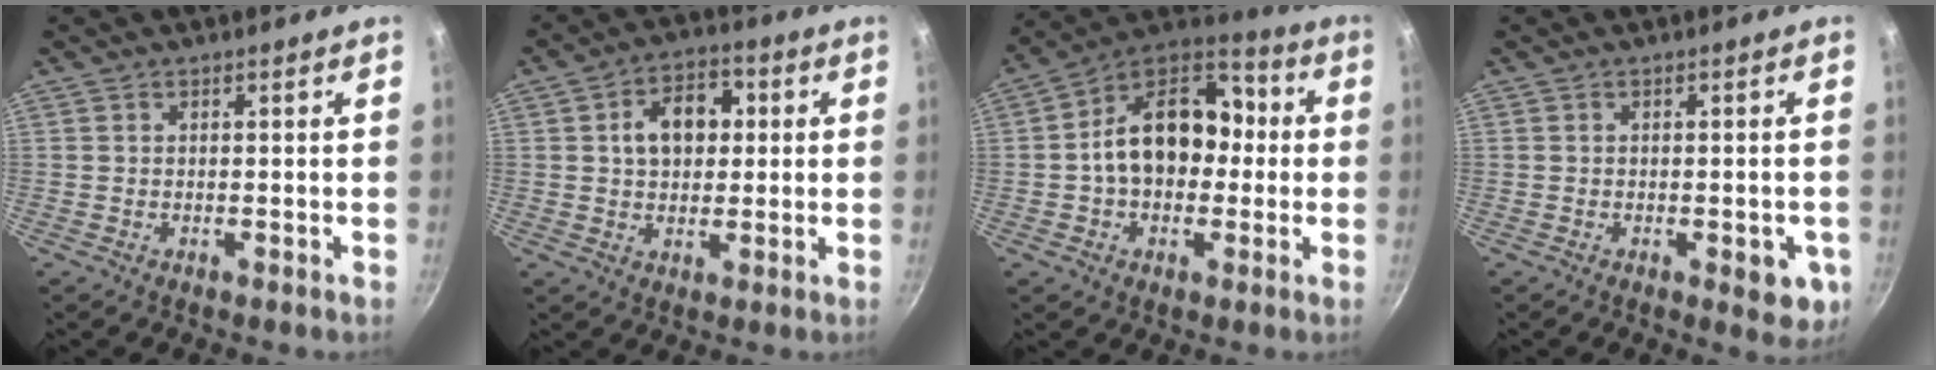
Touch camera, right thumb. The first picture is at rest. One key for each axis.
{"total": 9.5, "fx": 1.7, "fy": 6.5, "fz": 6.7, "tx": -0.081, "ty": 0.012, "tz": 0.023}
{"total": 17.4, "fx": 0.2, "fy": 11.8, "fz": 12.8, "tx": -0.166, "ty": 0.042, "tz": -0.007}
{"total": 4.9, "fx": -1.7, "fy": 2.0, "fz": 4.2, "tx": -0.031, "ty": 0.002, "tz": -0.014}